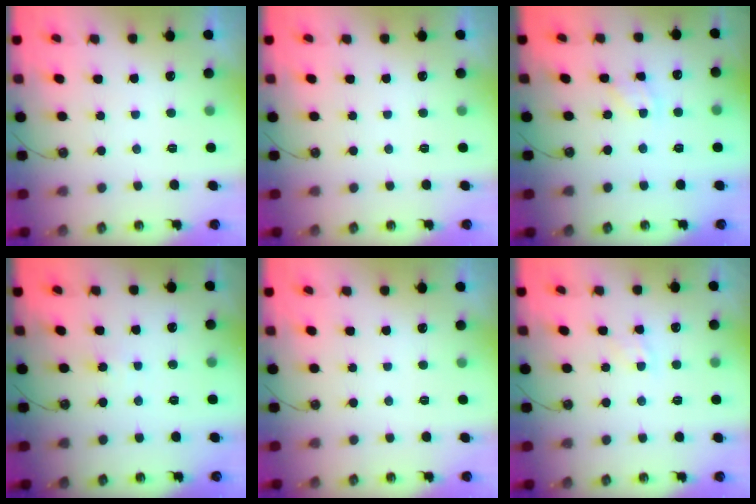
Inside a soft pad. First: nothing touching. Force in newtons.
{"total": 0.0}
{"total": 2.7, "press": 2.6, "slide": 0.4}
{"total": 2.7, "press": 2.7, "slide": 0.5}
{"total": 0.0}
{"total": 6.1, "press": 6.1, "slide": 0.6}